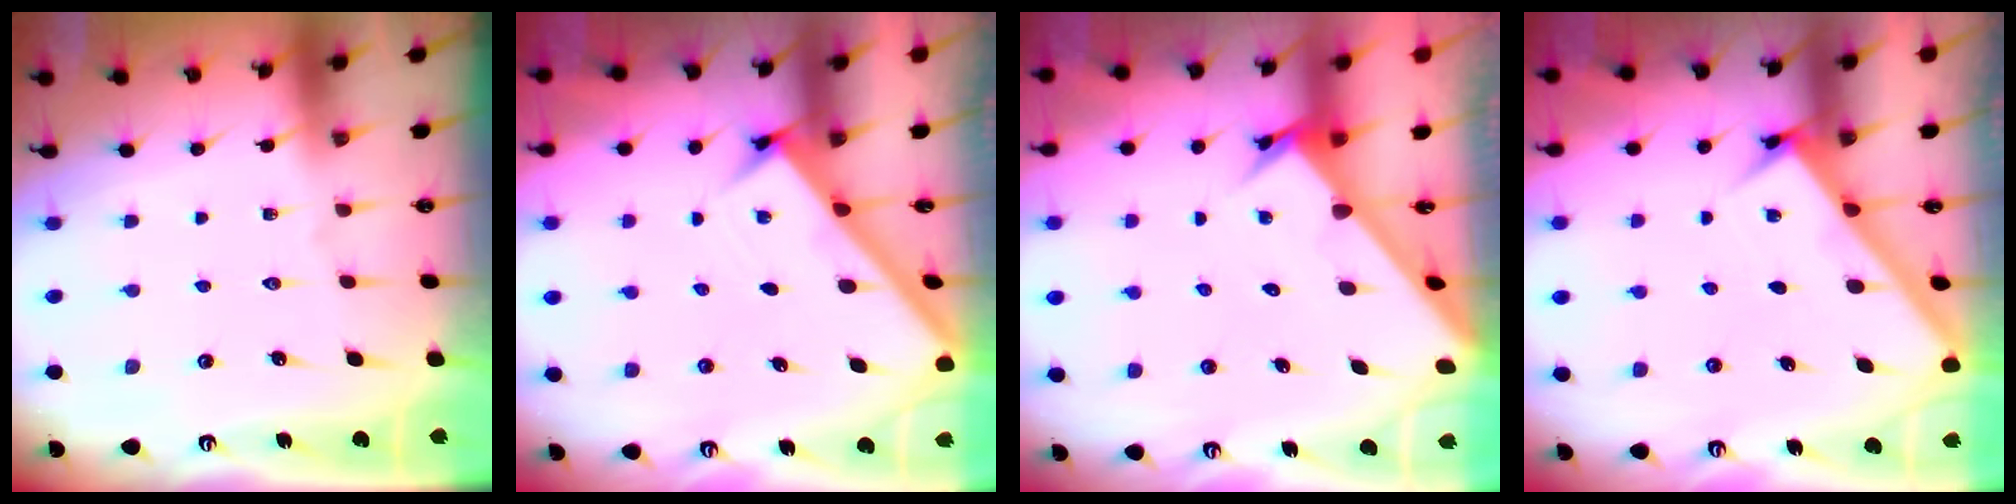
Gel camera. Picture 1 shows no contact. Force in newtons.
{"total": 2.6, "press": 2.6, "slide": 0.3}
{"total": 2.7, "press": 2.7, "slide": 0.2}
{"total": 3.1, "press": 3.1, "slide": 0.1}